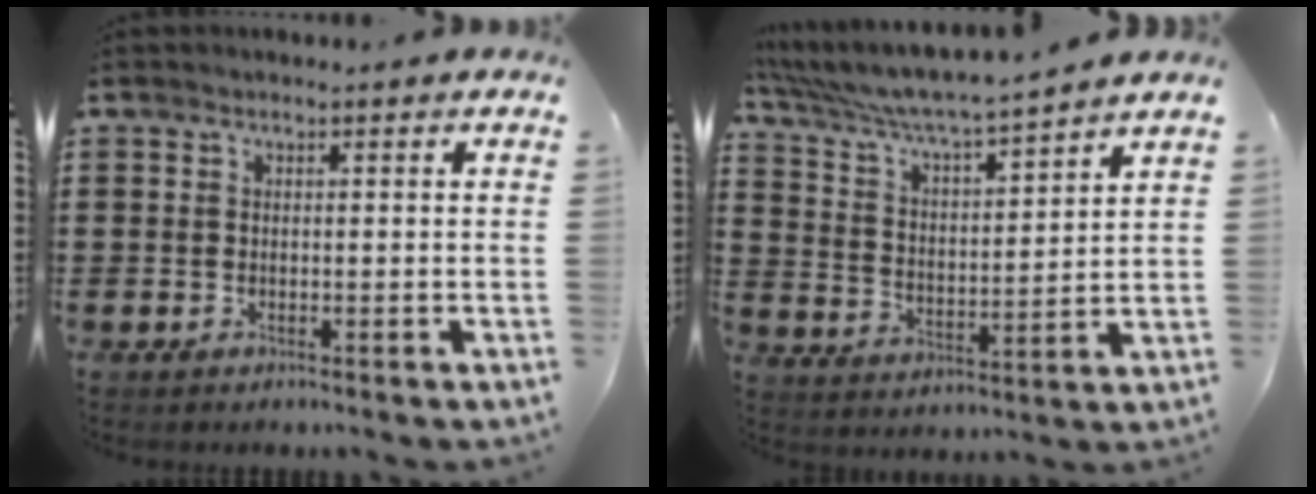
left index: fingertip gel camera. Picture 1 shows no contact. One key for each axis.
{"total": 5.6, "fx": 5.3, "fy": -0.3, "fz": 1.9, "tx": -0.061, "ty": -0.038, "tz": 0.085}